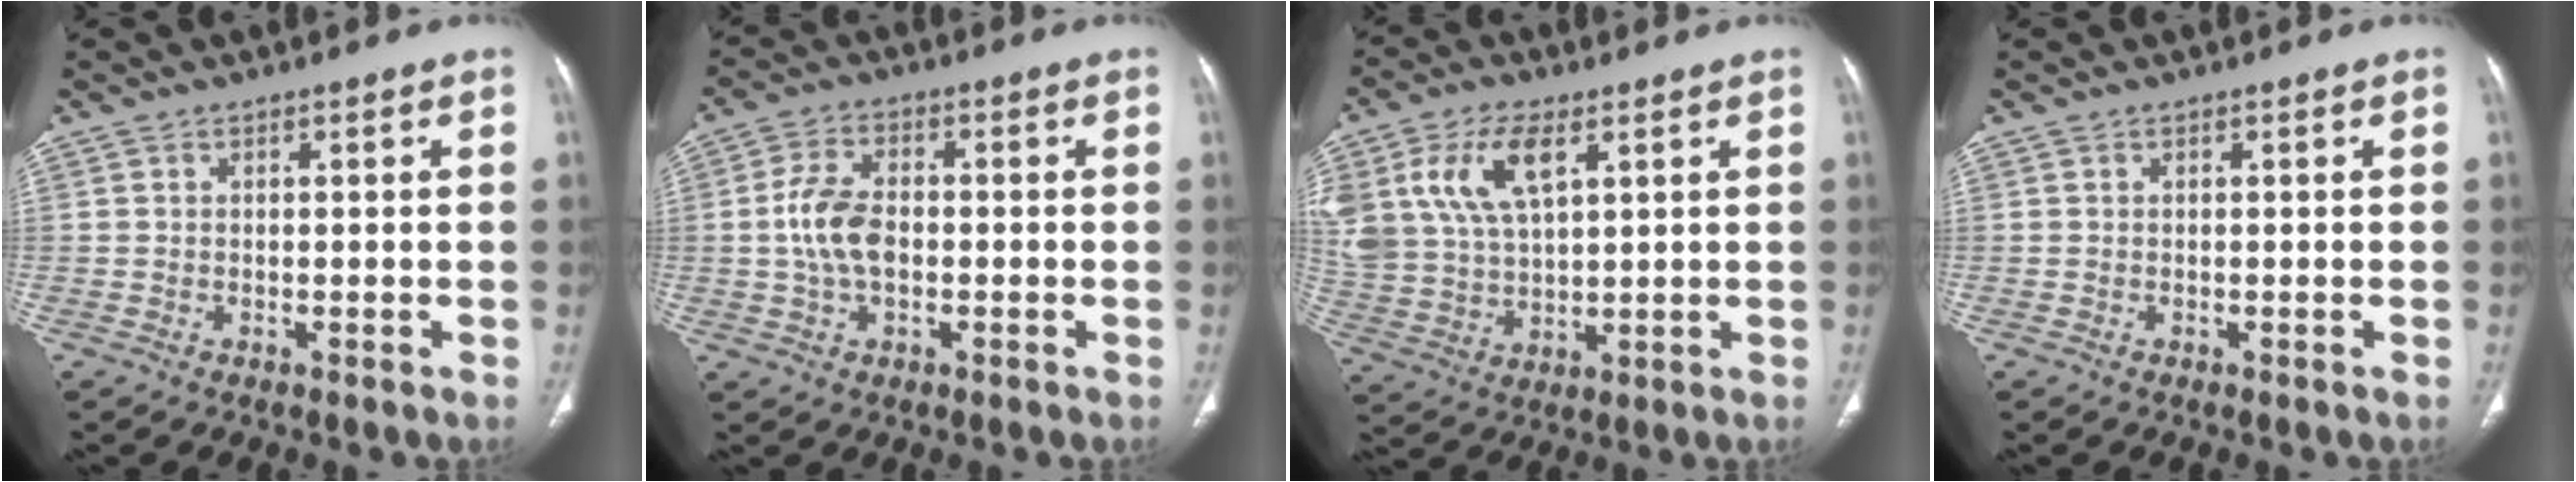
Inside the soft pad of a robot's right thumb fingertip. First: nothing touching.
{"total": 7.9, "force": [-0.5, 4.8, 6.3], "torque": [-0.123, 0.012, -0.012]}
{"total": 14.7, "force": [6.1, 8.0, 10.8], "torque": [-0.216, -0.008, 0.127]}
{"total": 0.0}